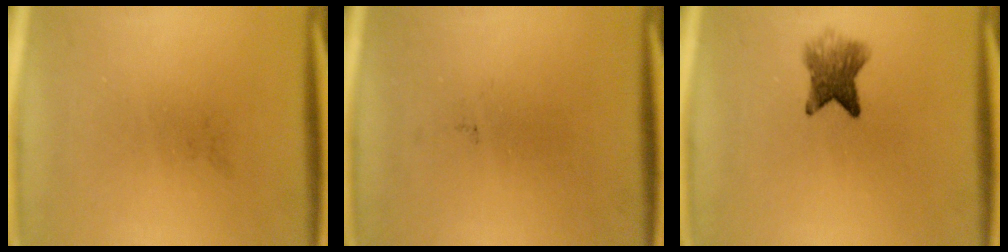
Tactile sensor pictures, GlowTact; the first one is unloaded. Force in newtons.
{"total": 0.0}
{"total": 4.8}